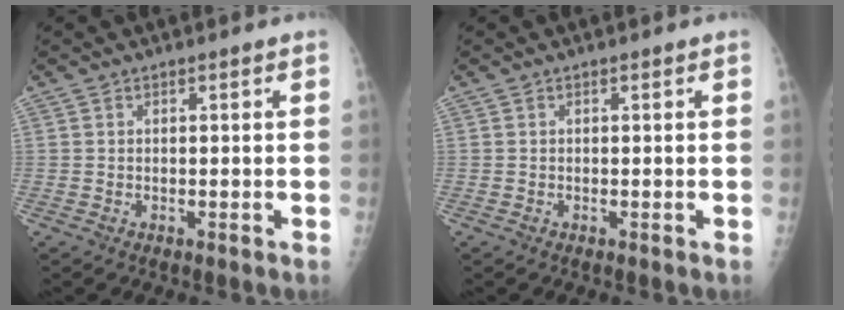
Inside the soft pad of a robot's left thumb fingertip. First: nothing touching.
{"total": 0.0}